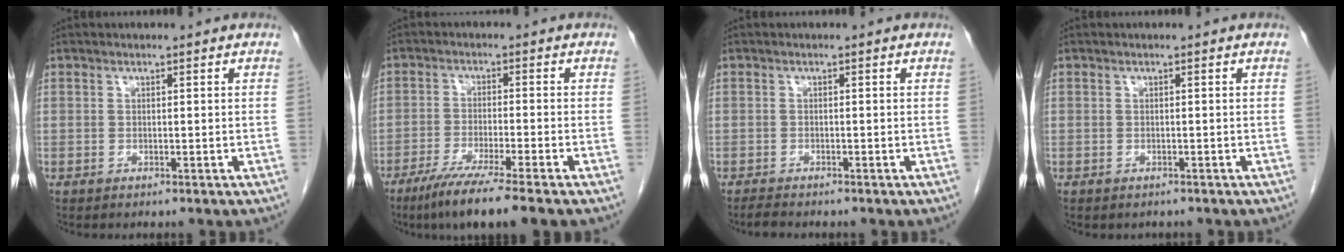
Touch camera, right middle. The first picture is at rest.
{"total": 8.5, "force": [-6.3, -1.0, 5.7], "torque": [-0.099, -0.028, -0.107]}
{"total": 1.8, "force": [-1.6, 0.2, 0.7], "torque": [-0.025, -0.009, -0.025]}
{"total": 0.7, "force": [-0.6, 0.3, 0.0], "torque": [-0.012, -0.002, -0.009]}